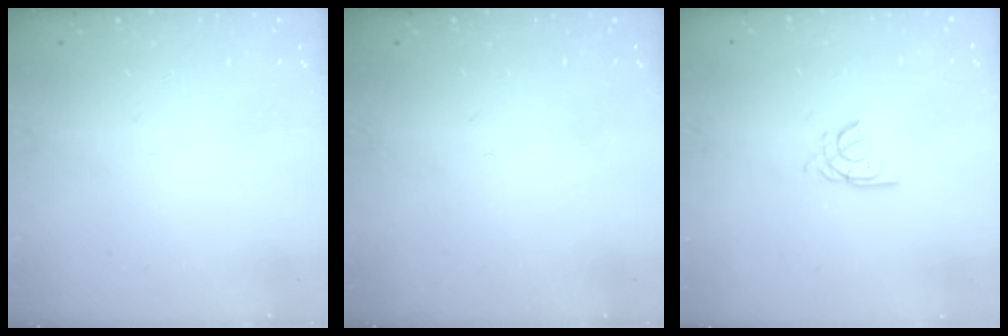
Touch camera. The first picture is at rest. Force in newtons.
{"total": 0.0}
{"total": 3.3, "press": 3.3, "slide": 0.3}